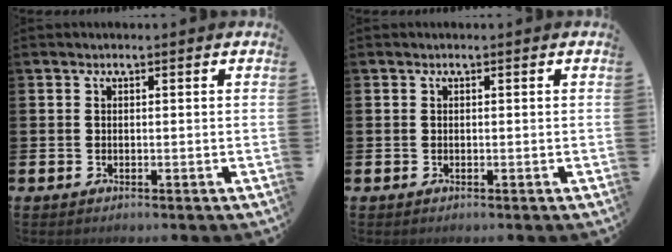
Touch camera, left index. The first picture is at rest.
{"total": 0.0}